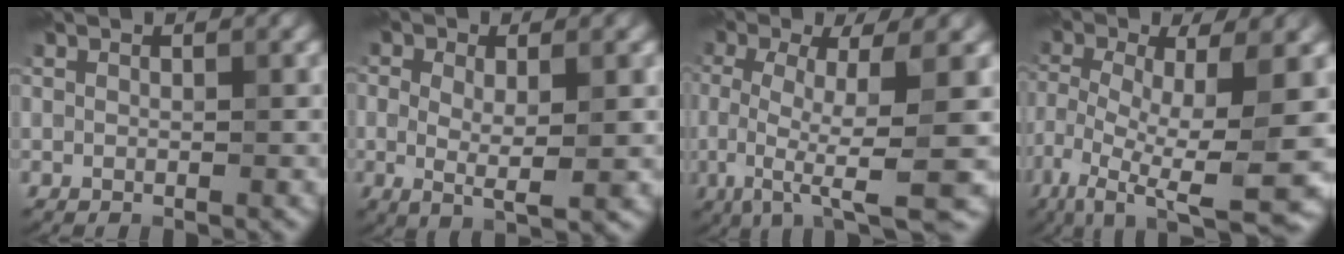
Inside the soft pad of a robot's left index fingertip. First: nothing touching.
{"total": 4.2, "force": [-0.1, 1.6, 3.9], "torque": [-0.068, 0.003, -0.001]}
{"total": 9.2, "force": [-2.4, 2.2, 8.6], "torque": [-0.152, -0.010, -0.043]}
{"total": 12.5, "force": [-5.3, 3.4, 10.8], "torque": [-0.195, -0.010, -0.091]}